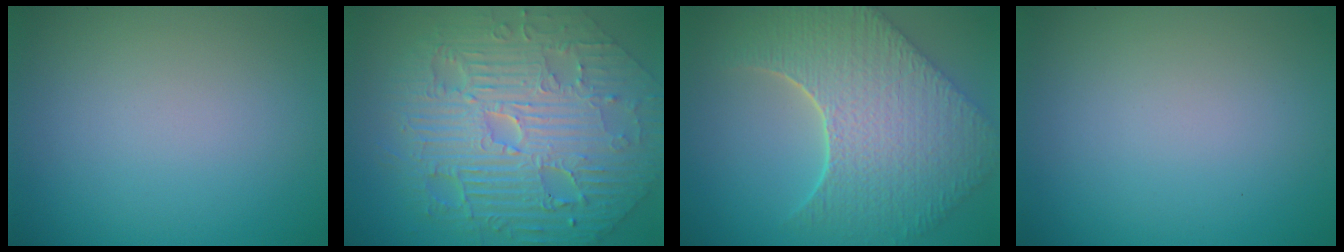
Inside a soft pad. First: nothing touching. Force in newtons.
{"total": 11.8, "press": 7.7, "slide": 9.0}
{"total": 9.8, "press": 7.0, "slide": 6.9}
{"total": 0.0}